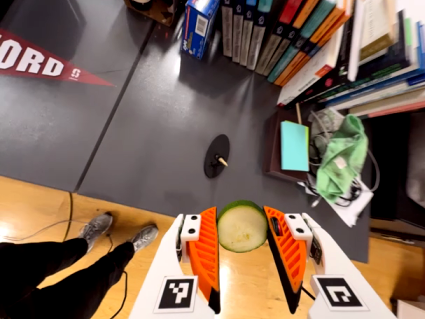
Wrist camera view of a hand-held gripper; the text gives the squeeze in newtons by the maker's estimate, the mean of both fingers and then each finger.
{"total": 9.3, "left": 9.7, "right": 8.9}